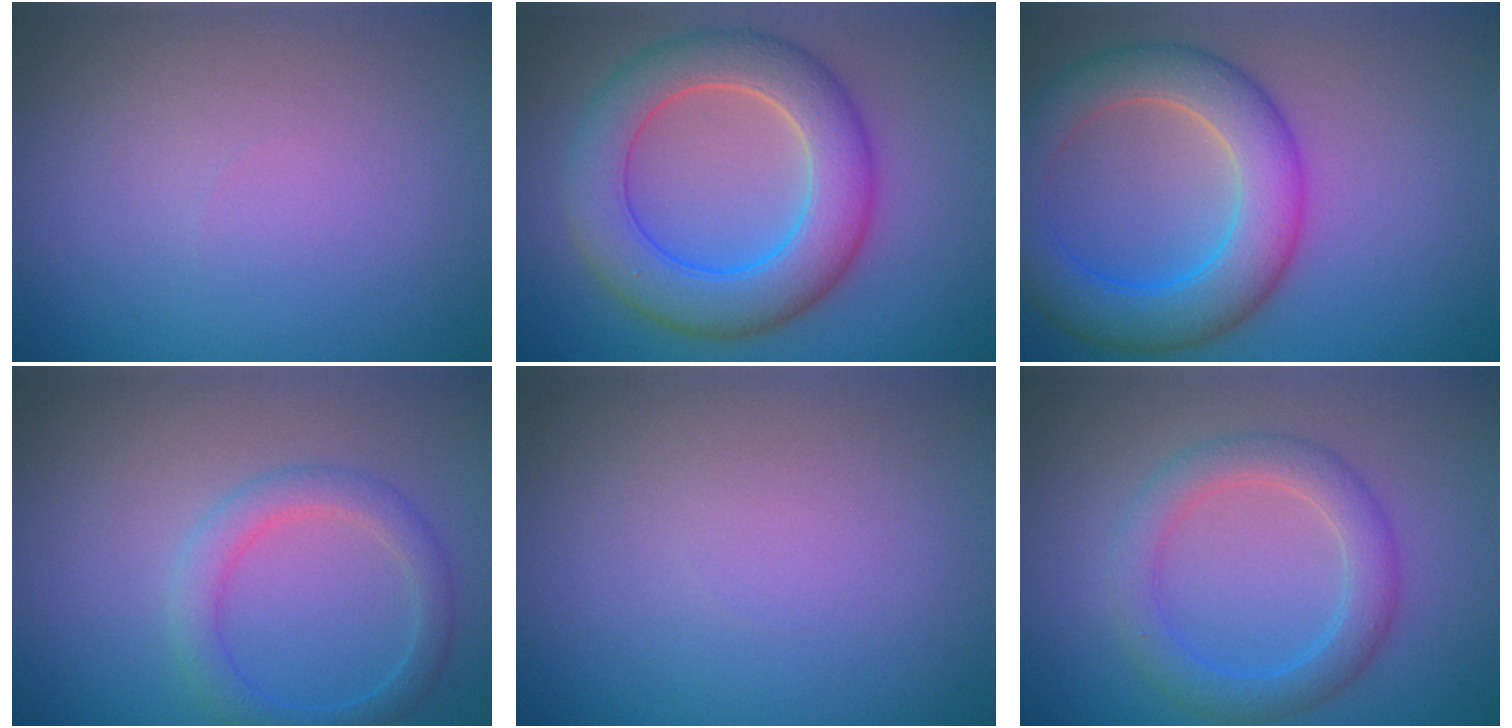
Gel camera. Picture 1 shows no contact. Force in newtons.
{"total": 7.5, "press": 7.5, "slide": 0.6}
{"total": 7.1, "press": 7.1, "slide": 0.2}
{"total": 2.7, "press": 2.7, "slide": 0.1}
{"total": 0.0}
{"total": 3.6, "press": 3.6, "slide": 0.1}